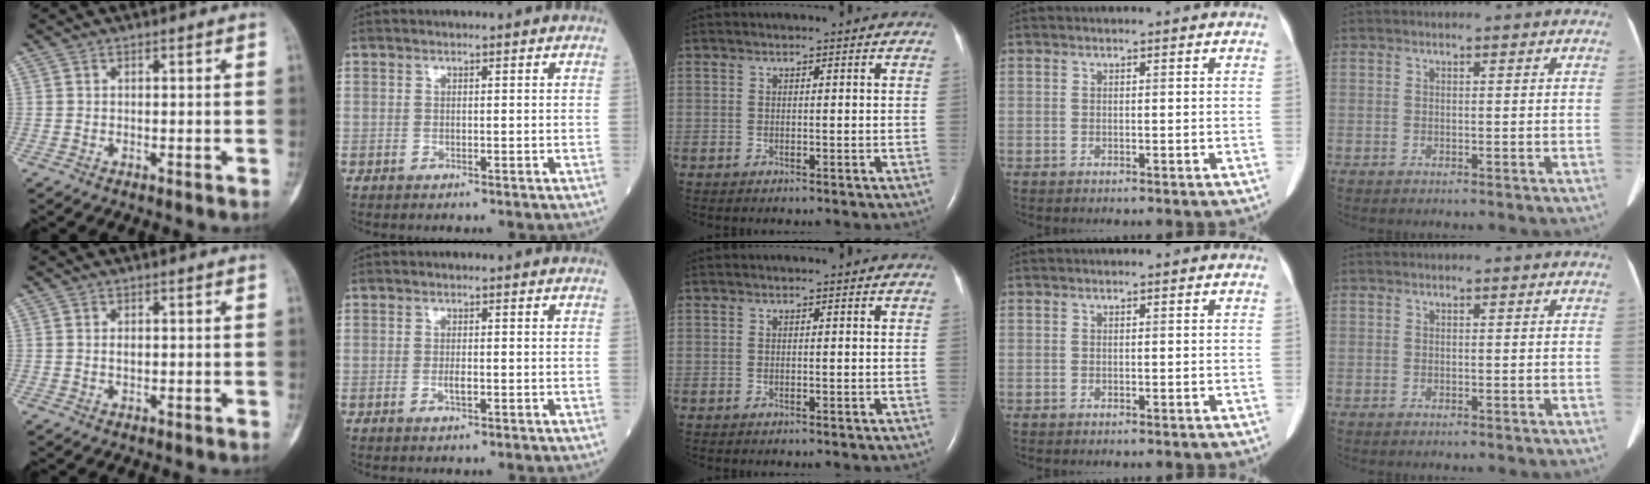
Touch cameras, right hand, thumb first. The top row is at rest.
{"thumb": {"total": 1.3, "force": [0.2, 0.8, 1.0], "torque": [-0.012, 0.000, 0.003]}, "index": {"total": 1.6, "force": [-0.4, 0.3, 1.5], "torque": [-0.031, -0.002, -0.008]}}